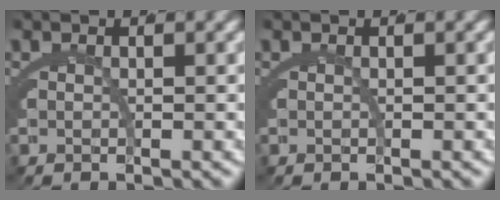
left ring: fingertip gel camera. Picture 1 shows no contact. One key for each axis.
{"total": 0.0}